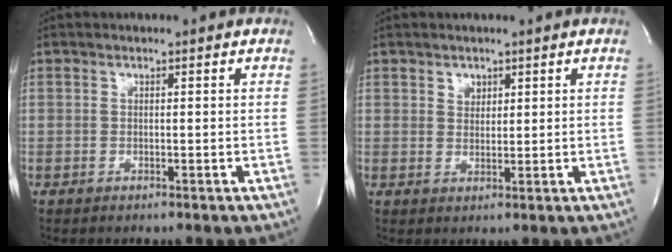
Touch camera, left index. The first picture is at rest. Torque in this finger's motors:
{"motor_torque": [0.48, -0.36, -0.02, 0.00]}